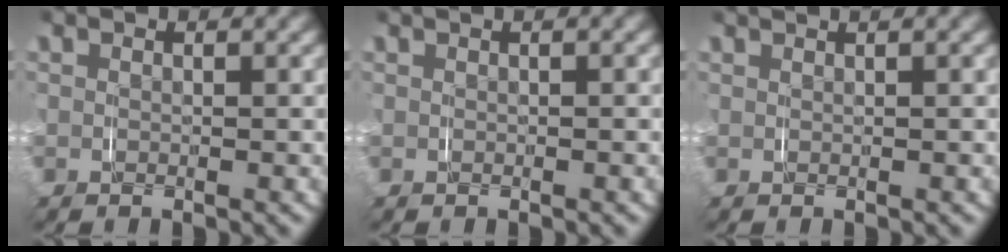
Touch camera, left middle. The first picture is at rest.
{"total": 0.0}
{"total": 1.1, "force": [1.0, -0.2, 0.4], "torque": [0.000, 0.007, 0.014]}